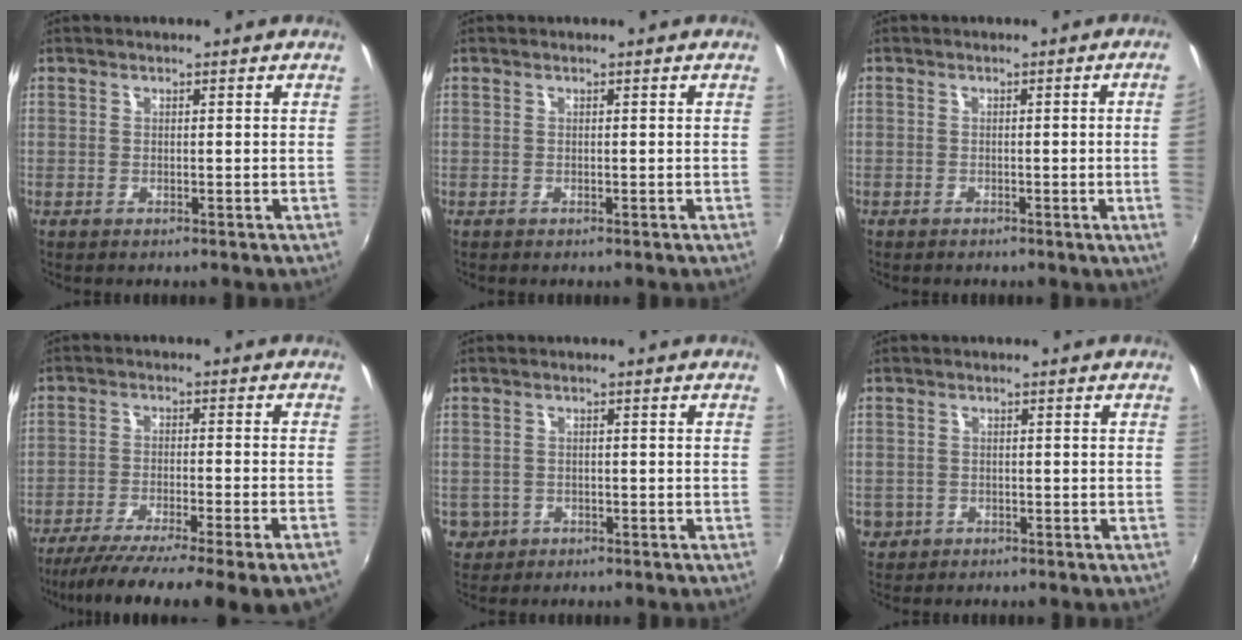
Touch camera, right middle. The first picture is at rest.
{"total": 0.0}
{"total": 3.3, "force": [-0.3, -1.7, 2.8], "torque": [-0.050, -0.014, 0.002]}
{"total": 15.0, "force": [-12.2, -1.1, 8.5], "torque": [-0.146, -0.049, -0.183]}
{"total": 4.9, "force": [-1.4, 4.5, 1.6], "torque": [-0.049, -0.001, -0.016]}
{"total": 3.7, "force": [-1.0, 3.3, 1.2], "torque": [-0.035, -0.002, -0.011]}